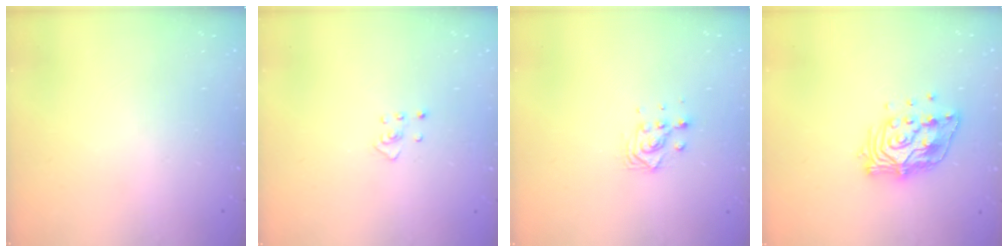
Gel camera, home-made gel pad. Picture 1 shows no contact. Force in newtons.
{"total": 2.4, "press": 2.3, "slide": 0.4}
{"total": 5.1, "press": 5.1, "slide": 0.1}
{"total": 13.7, "press": 13.7, "slide": 1.2}